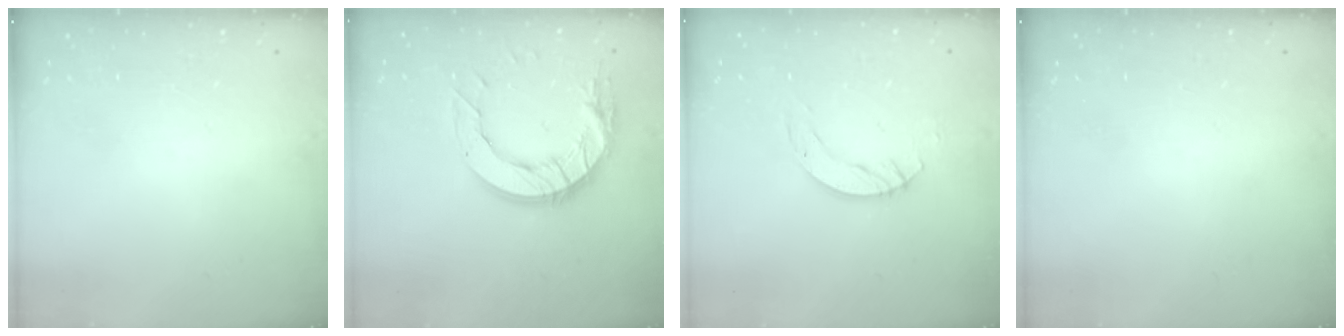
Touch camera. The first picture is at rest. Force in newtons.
{"total": 15.4, "press": 15.3, "slide": 1.5}
{"total": 5.6, "press": 5.5, "slide": 0.5}
{"total": 0.0}